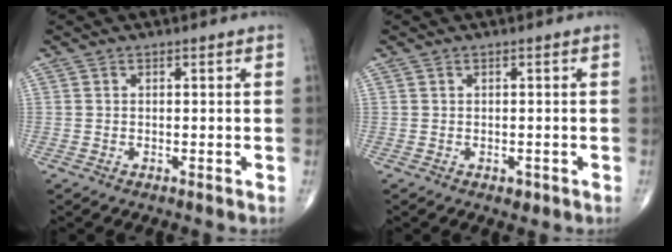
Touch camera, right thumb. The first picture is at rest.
{"total": 1.2, "force": [-0.5, 0.8, 0.7], "torque": [-0.004, 0.000, -0.004]}